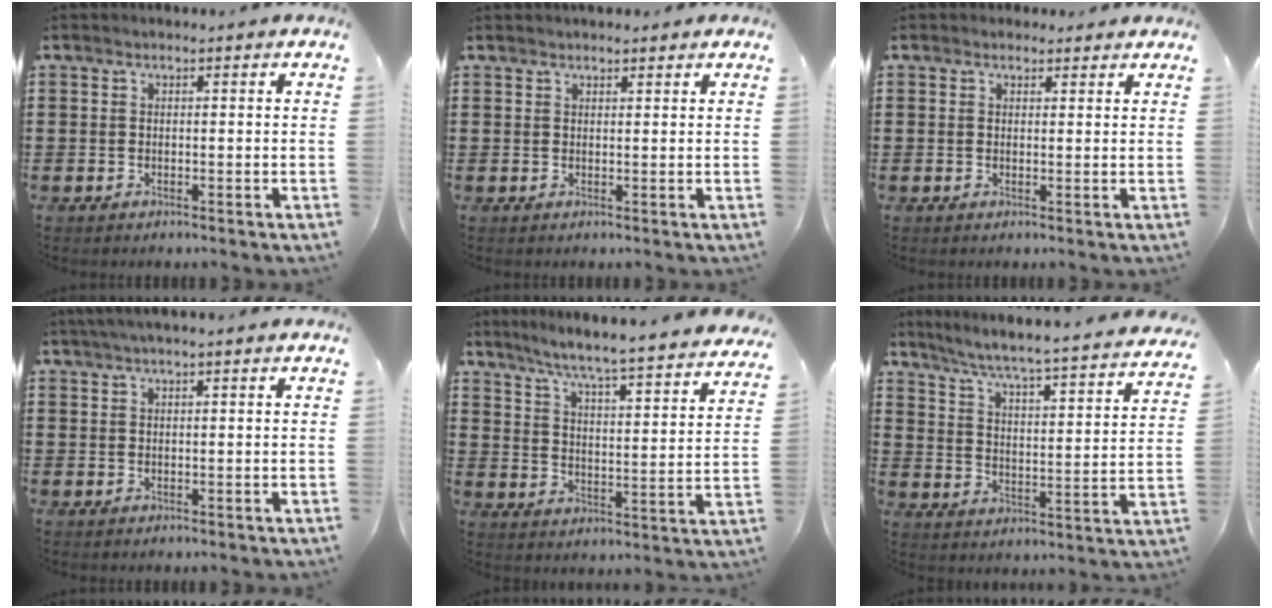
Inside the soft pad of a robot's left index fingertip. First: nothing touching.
{"total": 1.3, "force": [1.2, 0.3, 0.2], "torque": [-0.007, 0.002, 0.024]}
{"total": 1.5, "force": [1.2, 0.8, 0.2], "torque": [0.000, 0.002, 0.023]}
{"total": 1.7, "force": [1.2, -0.1, 1.2], "torque": [-0.023, 0.000, 0.022]}
{"total": 5.5, "force": [4.9, -1.1, 2.1], "torque": [-0.065, -0.046, 0.073]}
{"total": 4.7, "force": [4.2, -0.8, 2.0], "torque": [-0.060, -0.044, 0.057]}